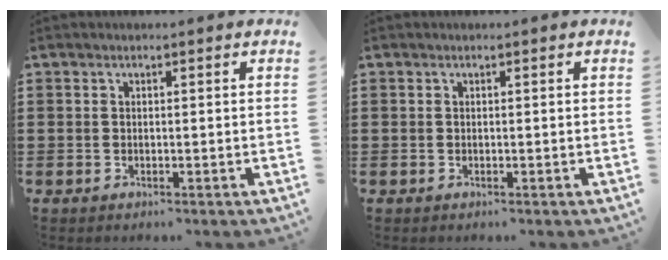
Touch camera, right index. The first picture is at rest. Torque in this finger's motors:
{"motor_torque": [0.37, 0.30, 0.00, 0.00]}